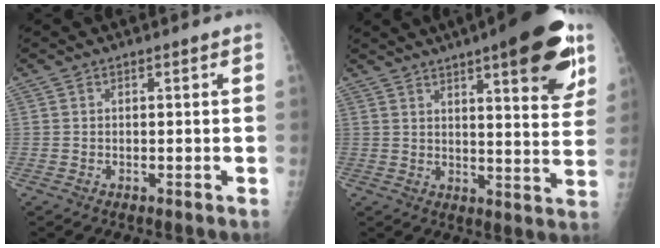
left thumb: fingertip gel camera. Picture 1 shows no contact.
{"total": 18.8, "force": [10.2, 4.9, 15.1], "torque": [-0.172, -0.034, 0.133]}